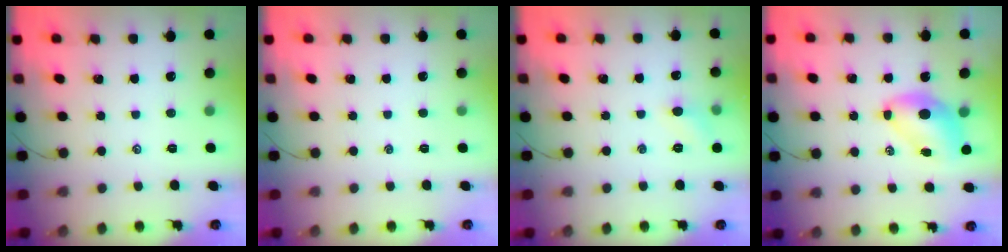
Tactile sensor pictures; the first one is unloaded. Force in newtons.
{"total": 0.0}
{"total": 5.2, "press": 4.9, "slide": 1.6}
{"total": 7.2, "press": 7.1, "slide": 1.1}